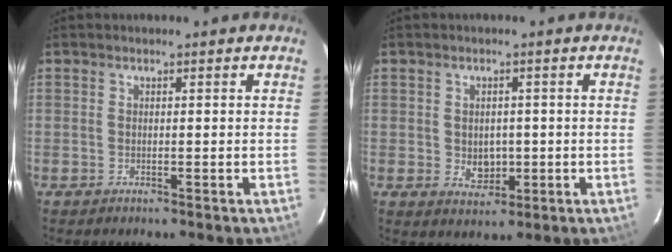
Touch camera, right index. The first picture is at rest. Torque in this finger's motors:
{"motor_torque": [0.41, 0.18, 0.05, 0.04]}